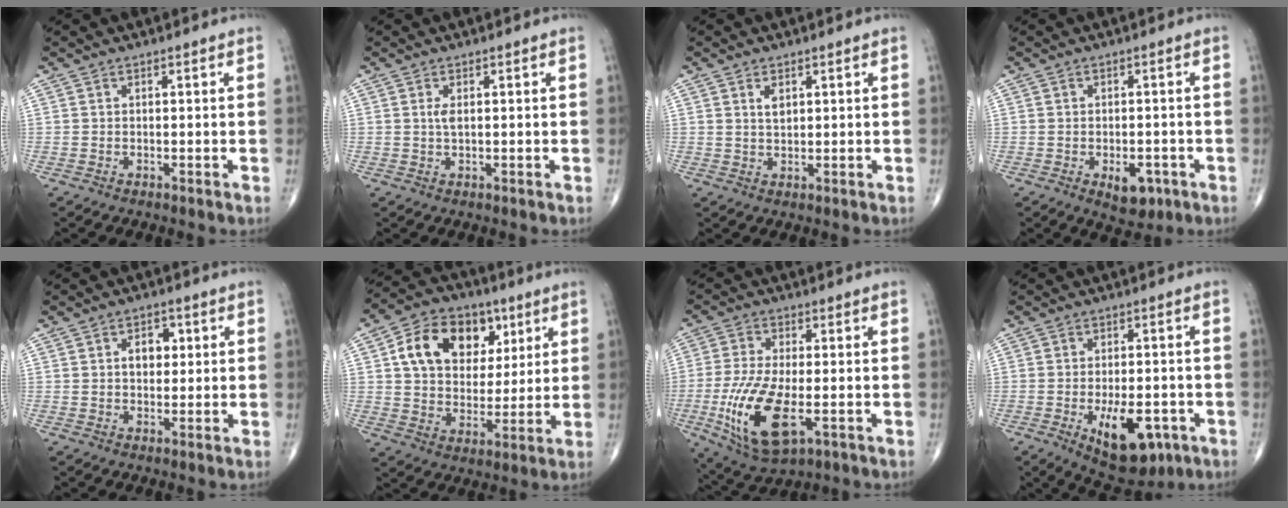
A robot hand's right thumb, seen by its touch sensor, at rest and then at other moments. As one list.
[{"total": 1.5, "force": [0.3, 0.5, 1.4], "torque": [-0.031, -0.001, 0.009]}, {"total": 2.4, "force": [1.0, 1.4, 1.6], "torque": [-0.023, -0.006, 0.020]}, {"total": 5.2, "force": [-2.2, 2.9, 3.6], "torque": [-0.035, 0.010, -0.022]}, {"total": 4.6, "force": [0.9, 3.3, 3.1], "torque": [-0.024, 0.005, 0.009]}, {"total": 16.6, "force": [5.7, 12.2, 9.7], "torque": [-0.132, -0.002, 0.095]}, {"total": 14.5, "force": [-4.0, 6.0, 12.6], "torque": [-0.264, -0.009, -0.062]}, {"total": 12.2, "force": [-4.7, 6.1, 9.5], "torque": [-0.124, 0.010, -0.055]}]